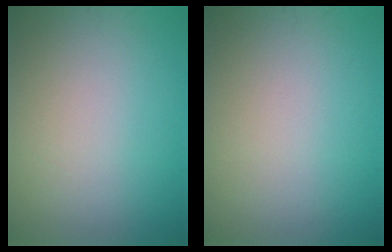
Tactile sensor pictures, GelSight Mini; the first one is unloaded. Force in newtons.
{"total": 0.0}